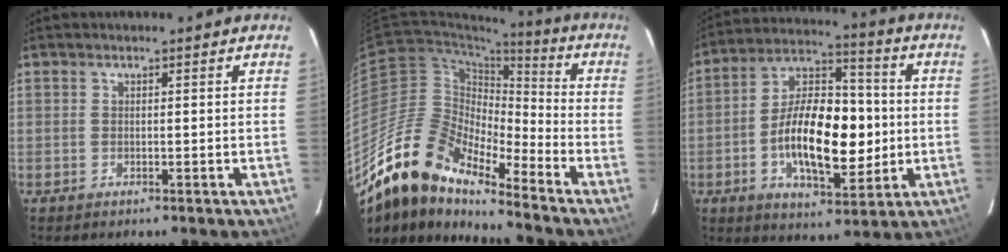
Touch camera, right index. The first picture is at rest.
{"total": 16.7, "force": [-14.1, 4.7, 7.5], "torque": [-0.122, -0.006, -0.281]}
{"total": 18.1, "force": [-2.2, 8.7, 15.7], "torque": [-0.280, 0.016, -0.036]}